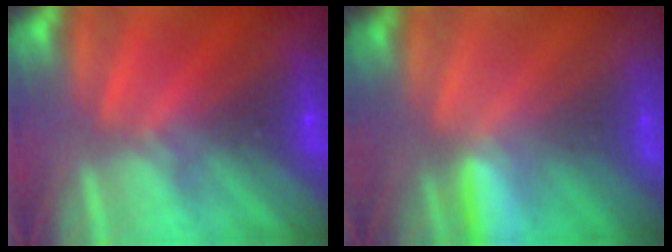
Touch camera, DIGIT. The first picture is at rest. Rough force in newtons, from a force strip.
{"total": 2.8}